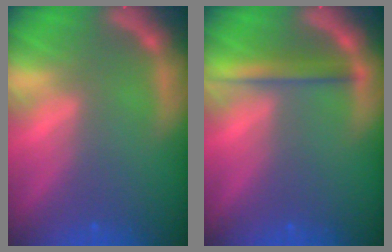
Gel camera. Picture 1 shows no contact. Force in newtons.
{"total": 2.9}